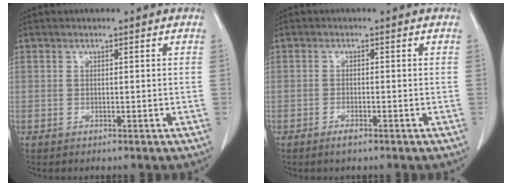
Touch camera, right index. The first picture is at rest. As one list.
[{"total": 1.6, "force": [-1.2, 0.3, 1.0], "torque": [-0.019, -0.002, -0.018]}]